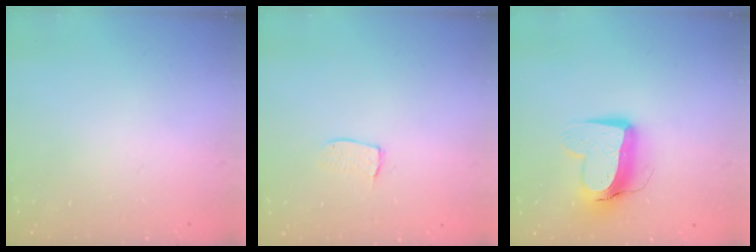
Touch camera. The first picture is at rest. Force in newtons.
{"total": 4.6, "press": 4.6, "slide": 0.3}
{"total": 11.3, "press": 11.2, "slide": 1.1}